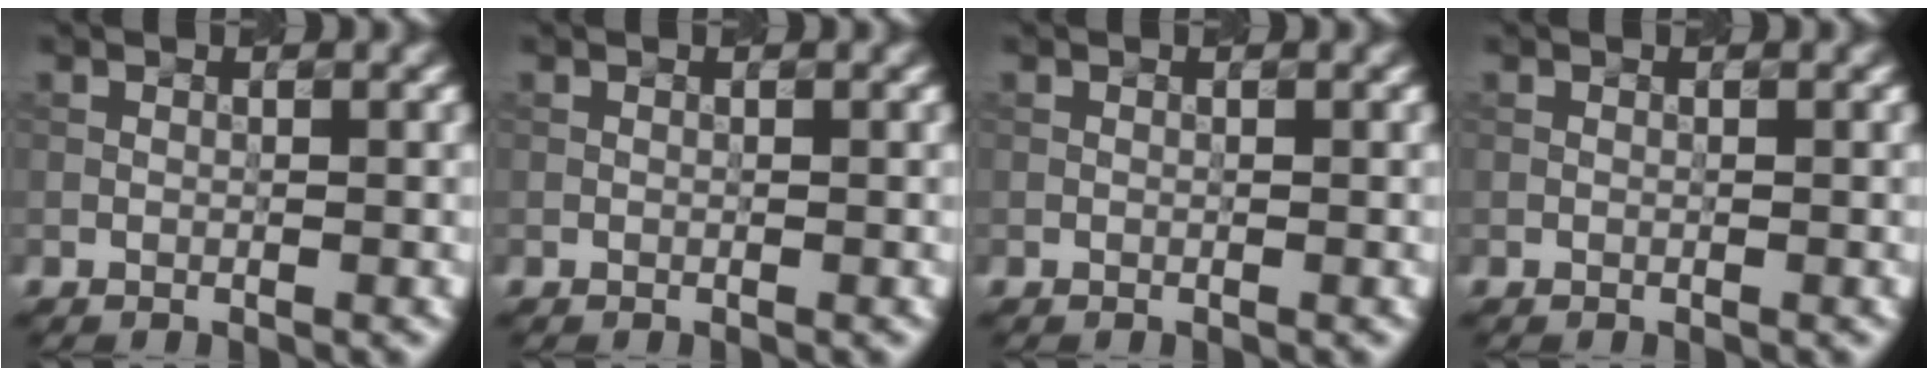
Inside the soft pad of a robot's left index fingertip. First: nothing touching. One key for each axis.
{"total": 0.0}
{"total": 0.0}
{"total": 0.0}